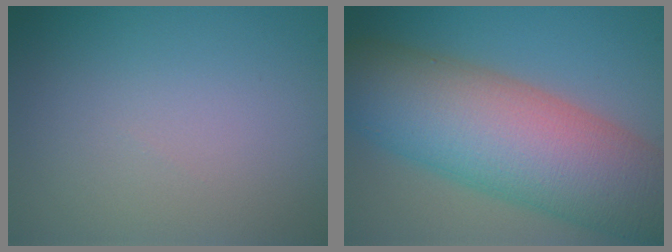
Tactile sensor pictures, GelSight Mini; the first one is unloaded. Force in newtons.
{"total": 13.7, "press": 13.7, "slide": 0.6}